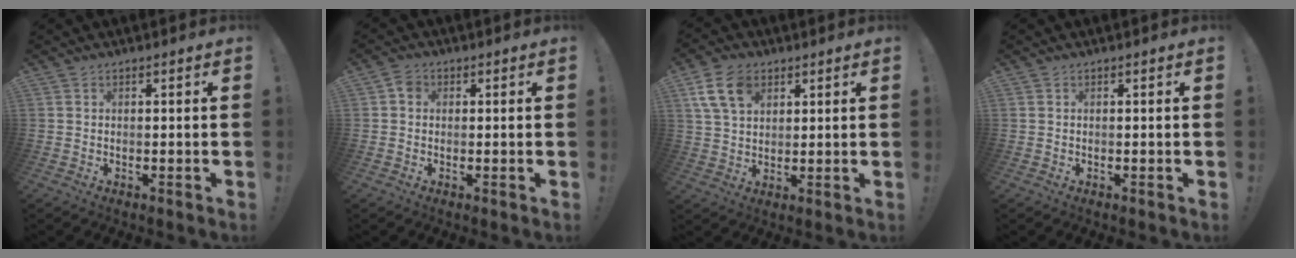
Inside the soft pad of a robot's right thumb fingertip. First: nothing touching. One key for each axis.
{"total": 2.6, "fx": 0.1, "fy": 2.2, "fz": 1.3, "tx": -0.022, "ty": 0.008, "tz": 0.001}
{"total": 10.4, "fx": 4.9, "fy": 6.8, "fz": 6.1, "tx": -0.131, "ty": -0.004, "tz": 0.095}
{"total": 0.0}